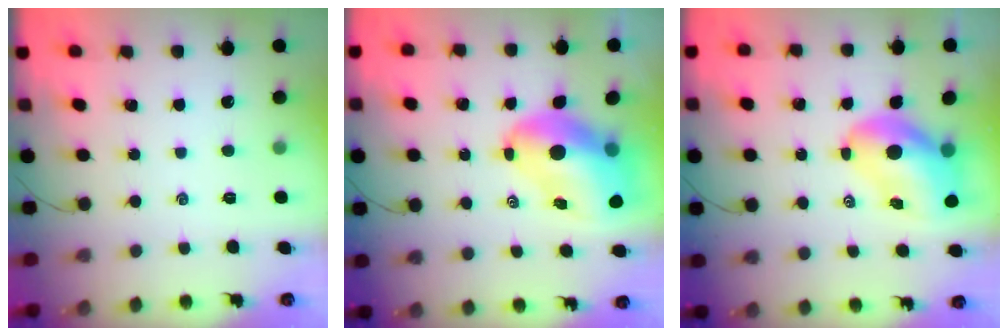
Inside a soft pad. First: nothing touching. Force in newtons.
{"total": 12.5, "press": 11.9, "slide": 3.7}
{"total": 9.7, "press": 9.2, "slide": 3.0}